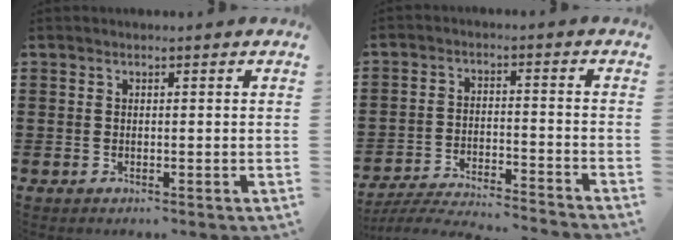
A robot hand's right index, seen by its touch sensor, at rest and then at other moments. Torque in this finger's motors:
{"motor_torque": [-0.51, 0.52, -0.41, -0.09]}